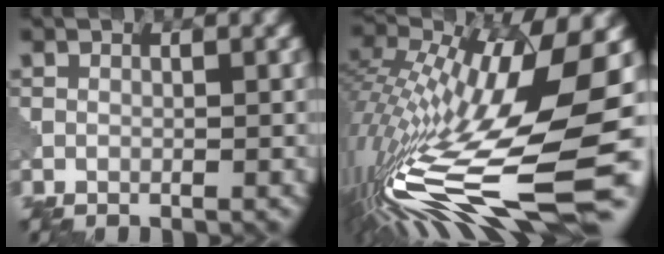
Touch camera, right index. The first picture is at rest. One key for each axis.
{"total": 16.8, "fx": -3.6, "fy": 4.8, "fz": 15.7, "tx": -0.306, "ty": 0.005, "tz": -0.065}